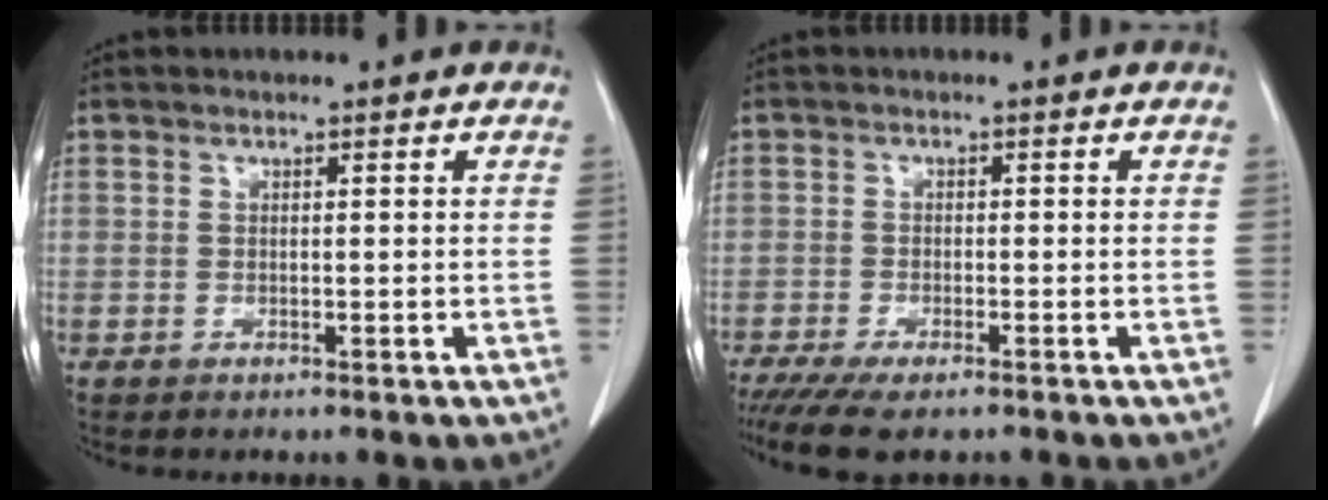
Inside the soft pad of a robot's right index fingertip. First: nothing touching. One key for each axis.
{"total": 6.7, "fx": -5.3, "fy": 1.8, "fz": 3.8, "tx": -0.055, "ty": -0.012, "tz": -0.086}